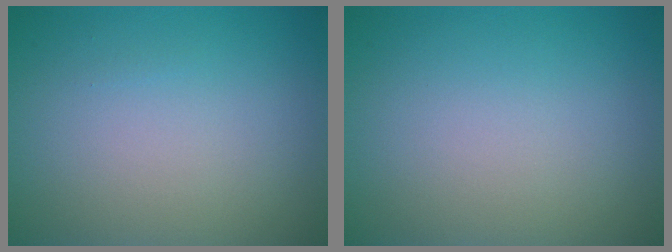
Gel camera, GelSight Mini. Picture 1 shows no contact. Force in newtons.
{"total": 0.0}